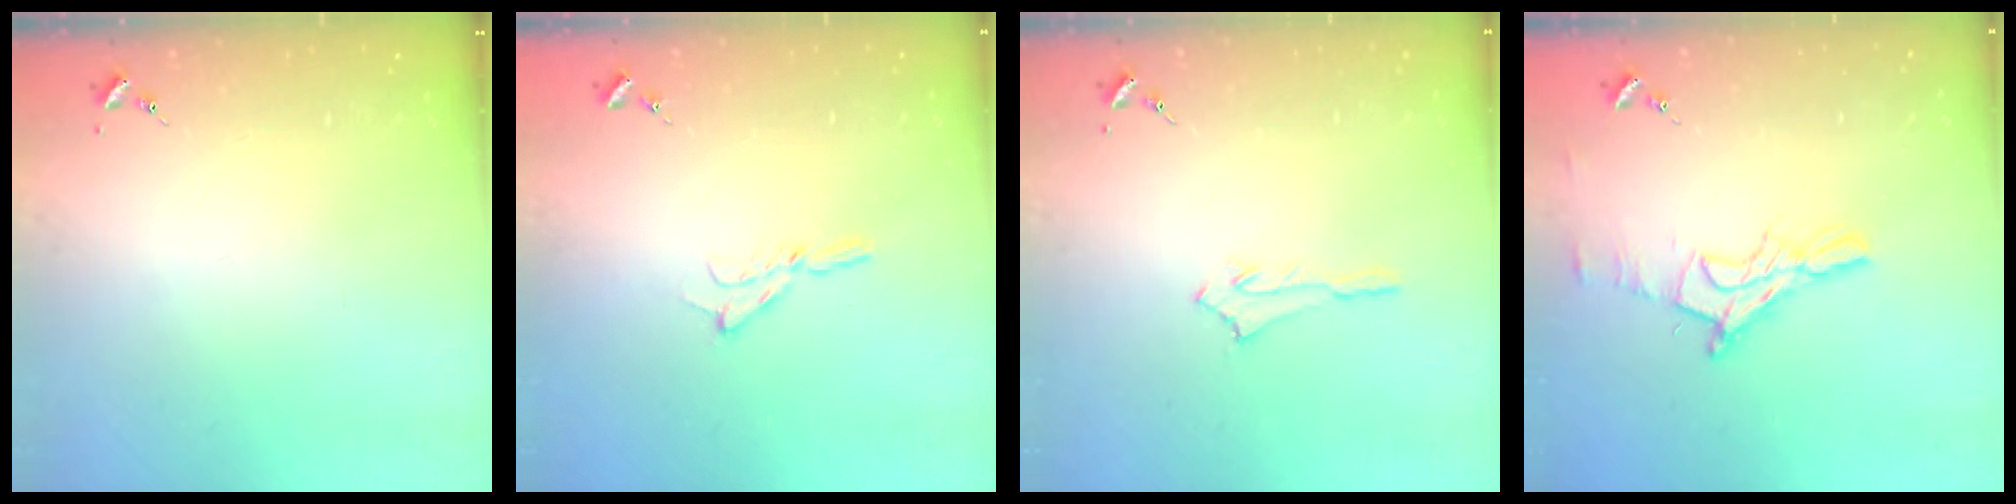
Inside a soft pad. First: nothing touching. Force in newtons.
{"total": 5.1, "press": 5.0, "slide": 0.7}
{"total": 2.8, "press": 2.8, "slide": 0.4}
{"total": 13.2, "press": 13.1, "slide": 1.1}